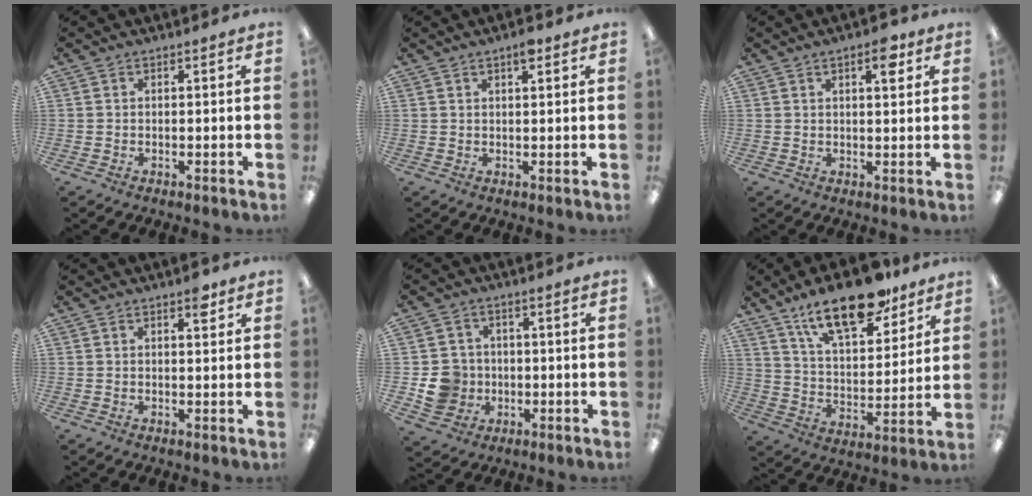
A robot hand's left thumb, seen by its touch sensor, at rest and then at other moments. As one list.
[{"total": 2.7, "force": [2.0, 0.8, 1.8], "torque": [-0.021, -0.004, 0.031]}, {"total": 5.4, "force": [3.0, 2.0, 4.0], "torque": [-0.045, -0.010, 0.044]}, {"total": 3.0, "force": [1.9, 1.2, 2.0], "torque": [-0.010, -0.011, 0.027]}, {"total": 7.7, "force": [-1.2, 7.3, 2.1], "torque": [-0.045, 0.015, -0.014]}, {"total": 19.7, "force": [13.9, 7.9, 11.5], "torque": [-0.181, -0.071, 0.235]}]